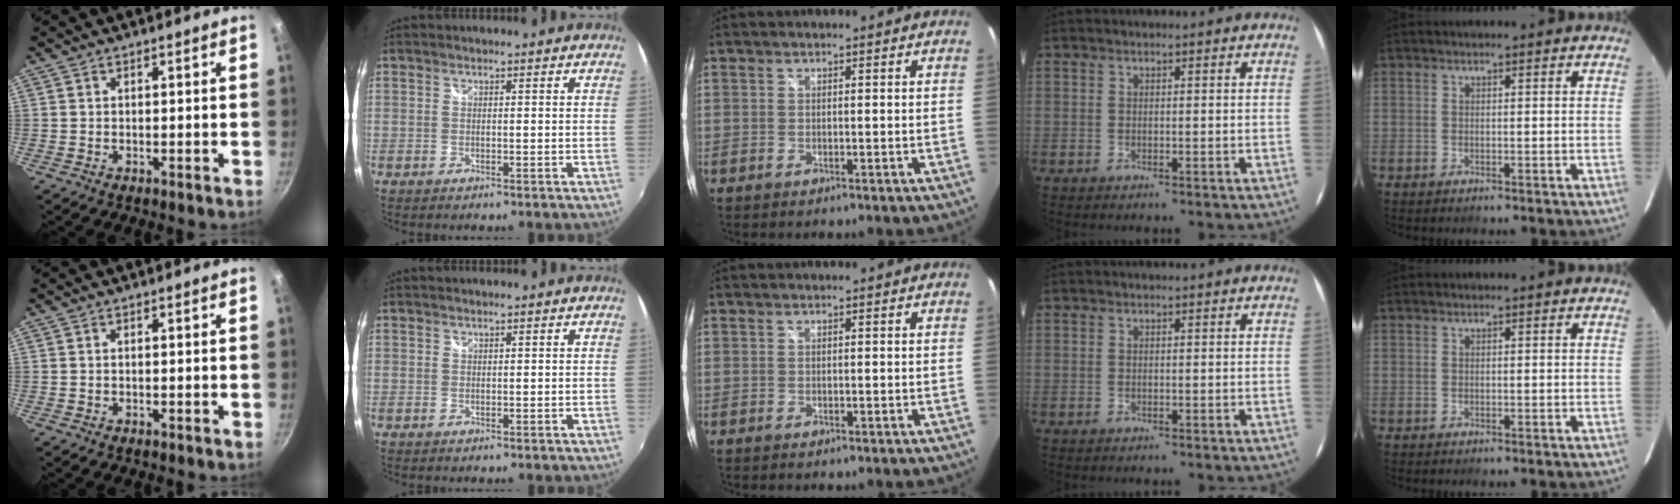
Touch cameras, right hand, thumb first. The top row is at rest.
{}